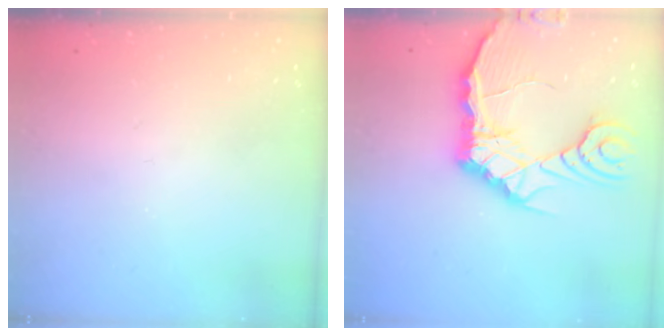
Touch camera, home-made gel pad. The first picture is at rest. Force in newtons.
{"total": 12.7, "press": 12.6, "slide": 1.5}